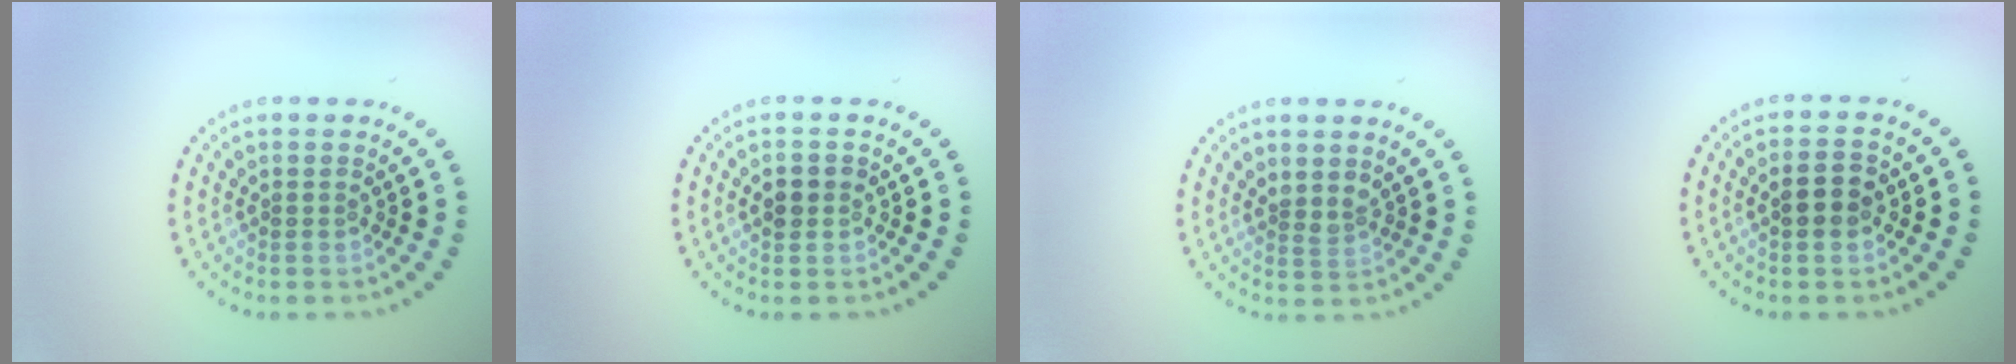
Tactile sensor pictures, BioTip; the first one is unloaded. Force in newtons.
{"total": 1.5, "press": 1.5, "slide": 0.2}
{"total": 1.5, "press": 1.1, "slide": 1.0}
{"total": 2.5, "press": 2.5, "slide": 0.1}